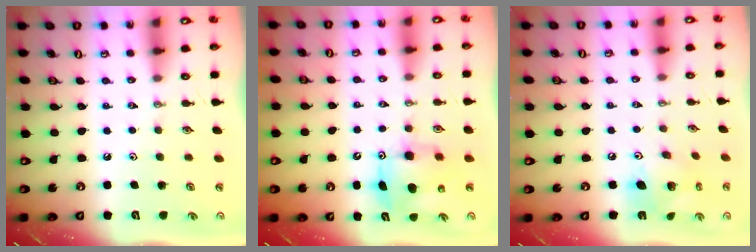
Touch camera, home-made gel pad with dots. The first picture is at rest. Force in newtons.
{"total": 8.5, "press": 8.5, "slide": 0.8}
{"total": 12.2, "press": 12.1, "slide": 1.3}